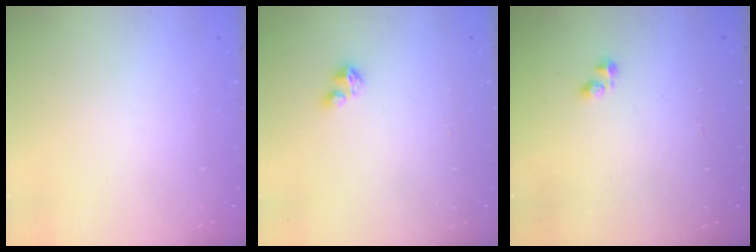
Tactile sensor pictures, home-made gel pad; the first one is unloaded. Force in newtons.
{"total": 2.1, "press": 2.1, "slide": 0.2}
{"total": 2.3, "press": 2.2, "slide": 0.3}